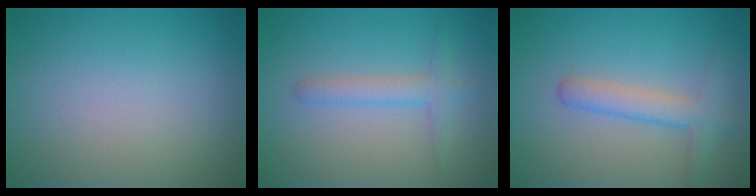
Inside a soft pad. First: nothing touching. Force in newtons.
{"total": 2.0, "press": 2.0, "slide": 0.1}
{"total": 2.9, "press": 2.9, "slide": 0.2}